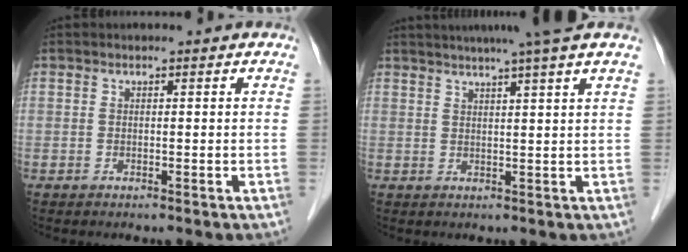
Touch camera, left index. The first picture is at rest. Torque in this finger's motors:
{"motor_torque": [0.26, -0.66, 0.24, 0.12]}